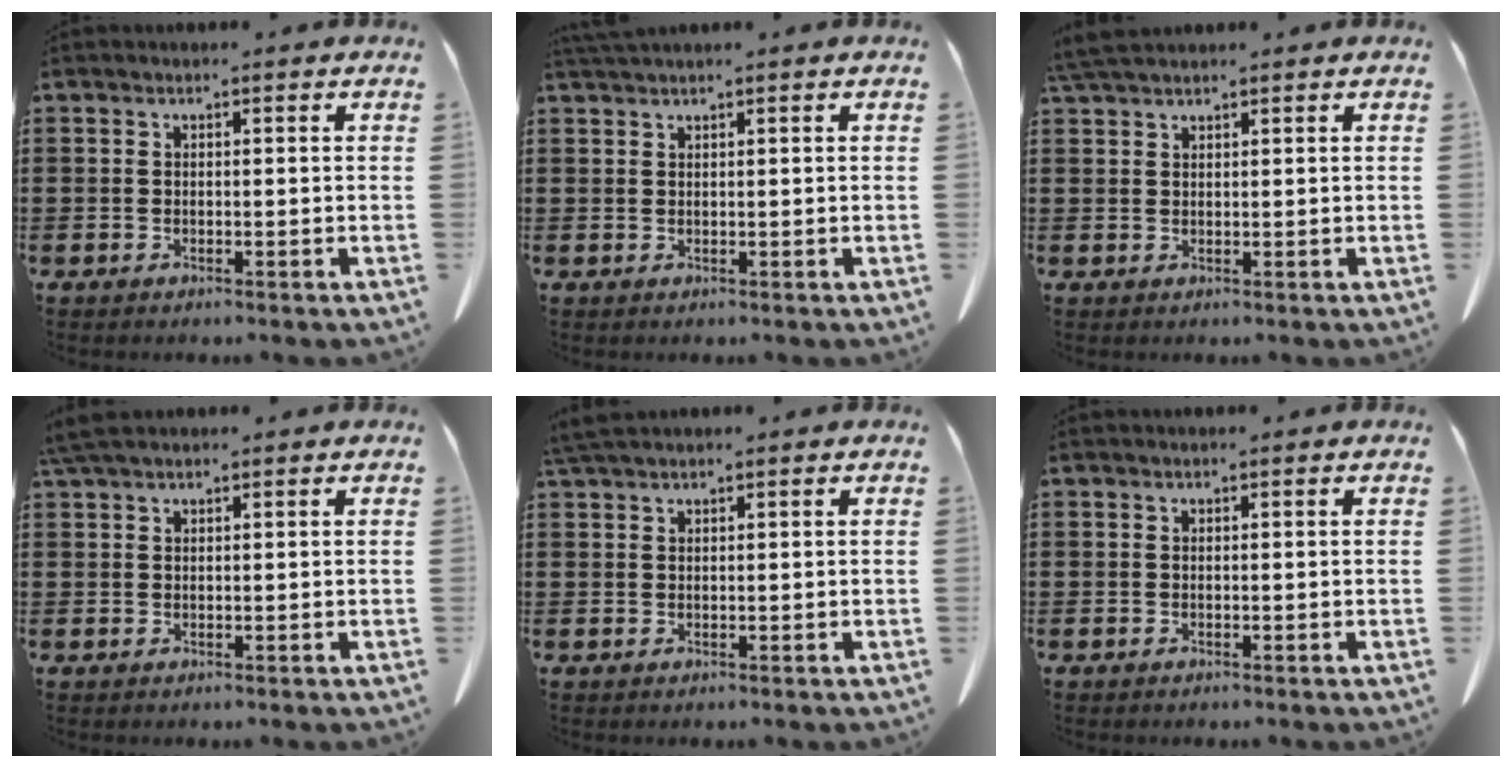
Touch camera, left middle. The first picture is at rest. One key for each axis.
{"total": 1.3, "fx": 1.2, "fy": -0.1, "fz": 0.5, "tx": -0.013, "ty": -0.003, "tz": 0.024}
{"total": 3.0, "fx": 2.6, "fy": 0.4, "fz": 1.3, "tx": -0.034, "ty": 0.000, "tz": 0.051}
{"total": 2.8, "fx": 2.2, "fy": 0.6, "fz": 1.6, "tx": -0.037, "ty": 0.005, "tz": 0.042}
{"total": 2.1, "fx": 1.8, "fy": 0.2, "fz": 1.0, "tx": -0.024, "ty": 0.000, "tz": 0.036}
{"total": 0.0}